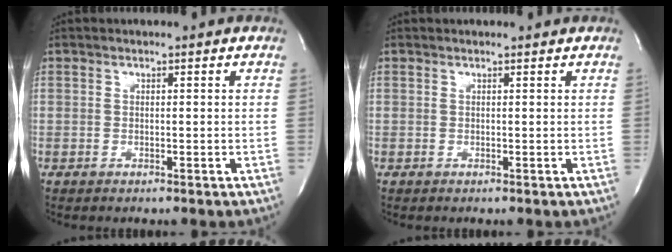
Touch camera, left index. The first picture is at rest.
{"total": 0.0}